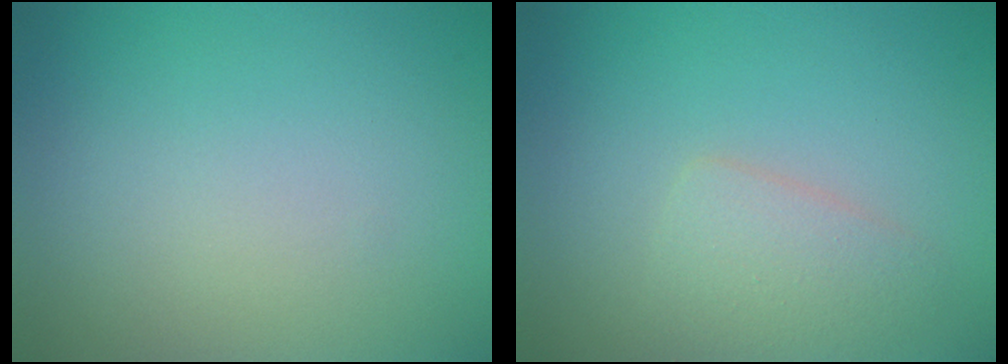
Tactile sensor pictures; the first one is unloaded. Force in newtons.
{"total": 2.4, "press": 2.4, "slide": 0.1}